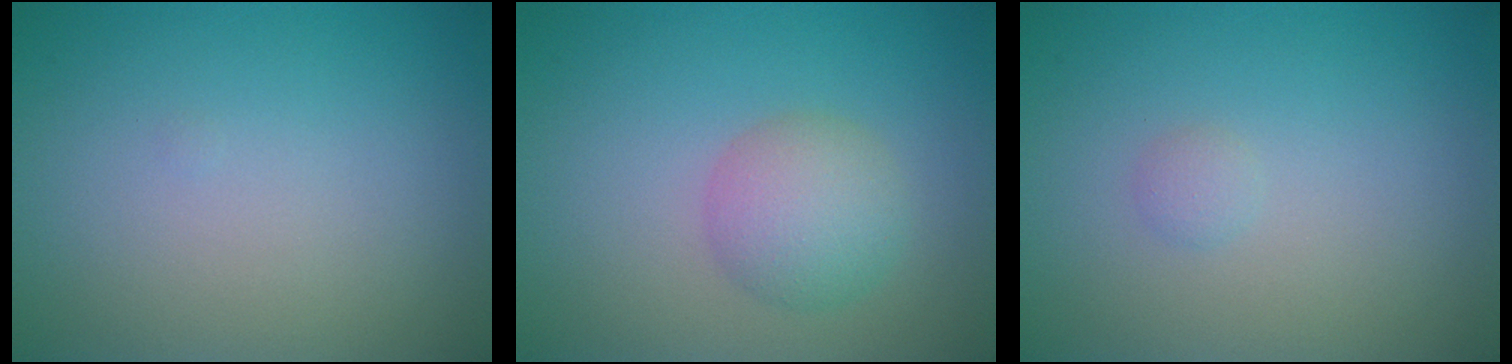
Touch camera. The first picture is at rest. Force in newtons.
{"total": 3.5, "press": 3.5, "slide": 0.1}
{"total": 0.6, "press": 0.6, "slide": 0.0}